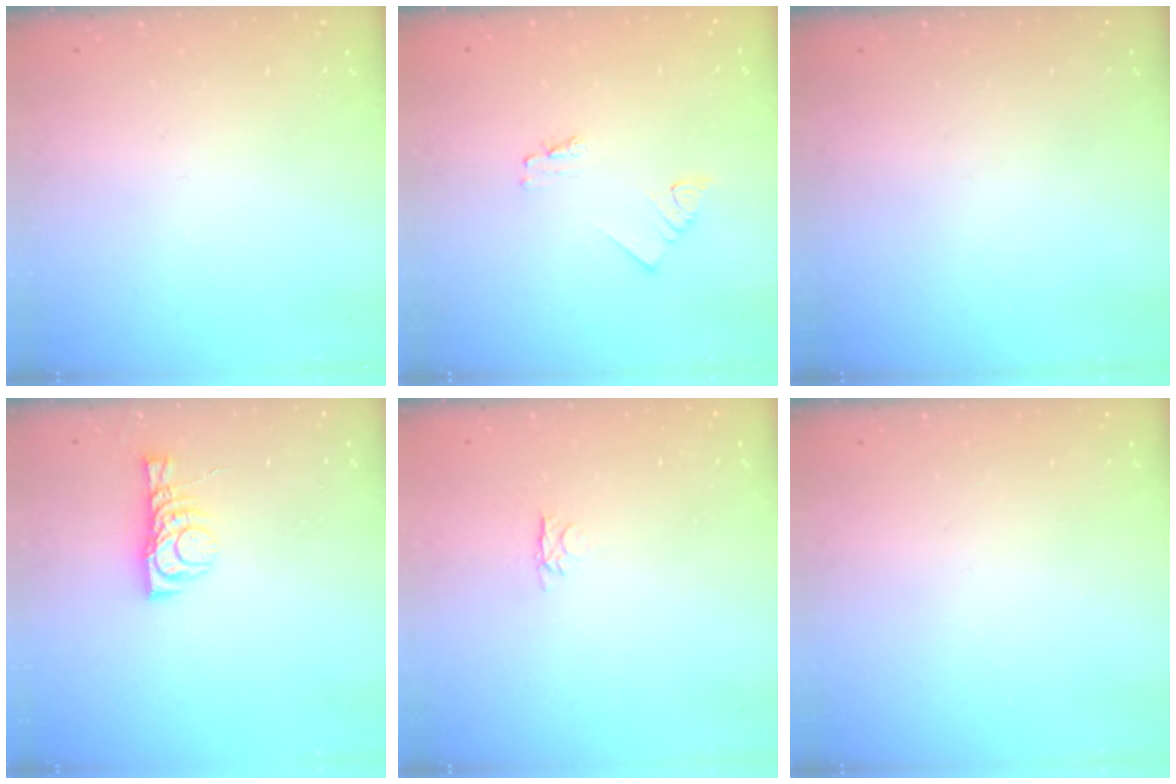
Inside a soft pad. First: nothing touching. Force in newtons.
{"total": 1.2, "press": 1.2, "slide": 0.1}
{"total": 0.0}
{"total": 7.0, "press": 6.9, "slide": 0.5}
{"total": 2.8, "press": 2.7, "slide": 0.4}
{"total": 0.0}